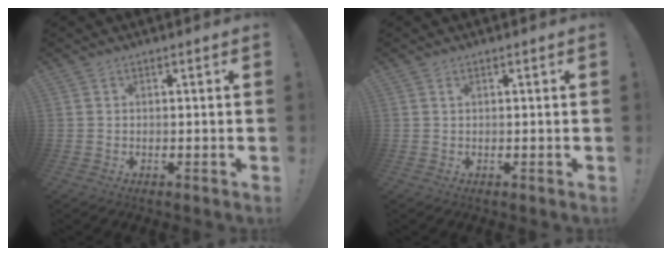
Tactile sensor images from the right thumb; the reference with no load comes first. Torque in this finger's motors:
{"motor_torque": [-0.02, 0.19, 0.12, 0.04, 0.00]}